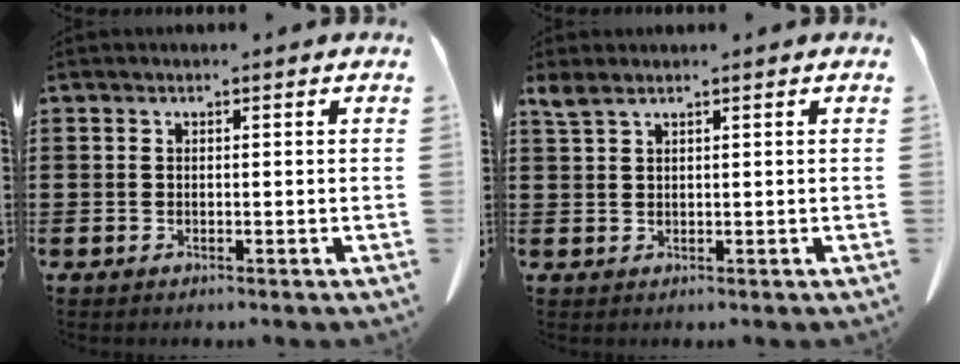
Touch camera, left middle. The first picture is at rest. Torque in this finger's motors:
{"motor_torque": [0.10, -0.03, 0.02, 0.02]}